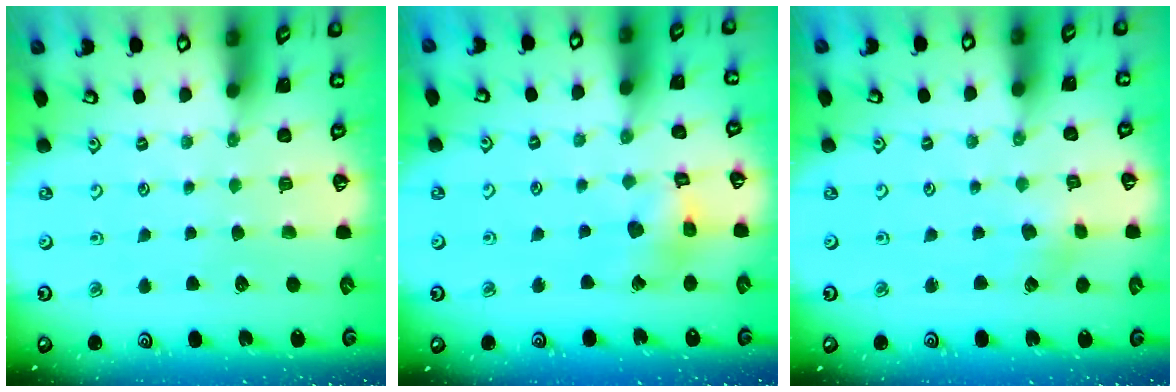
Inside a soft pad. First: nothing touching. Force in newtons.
{"total": 8.9, "press": 8.8, "slide": 0.9}
{"total": 2.1, "press": 2.0, "slide": 0.3}